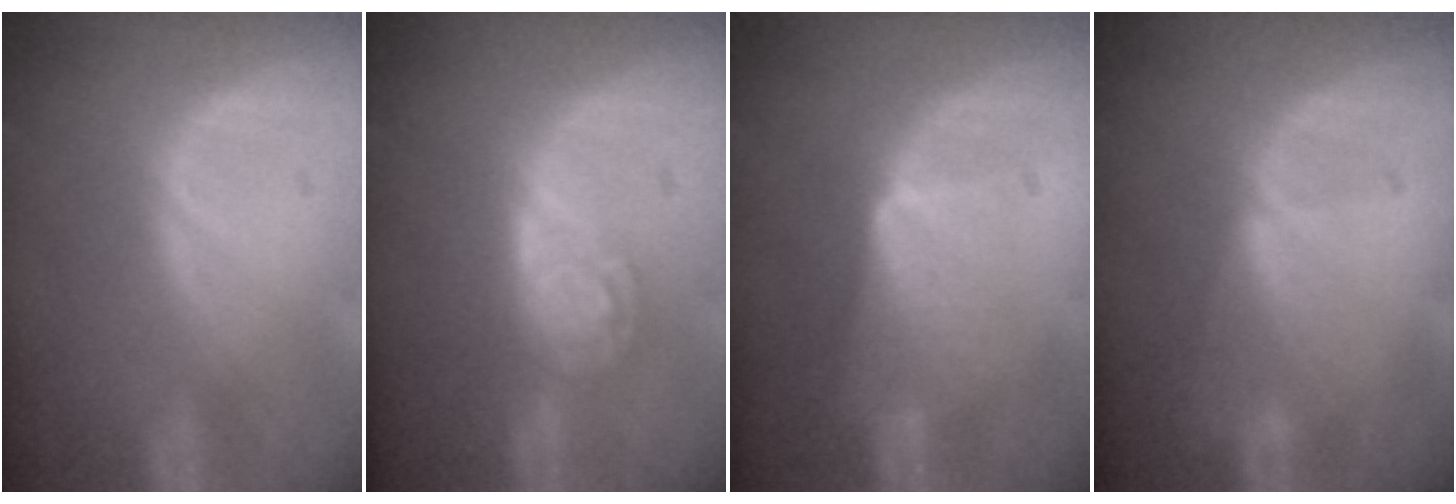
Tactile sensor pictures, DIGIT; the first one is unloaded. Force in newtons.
{"total": 6.2, "press": 6.2, "slide": 0.4}
{"total": 6.3, "press": 5.6, "slide": 2.8}
{"total": 1.6, "press": 1.6, "slide": 0.3}